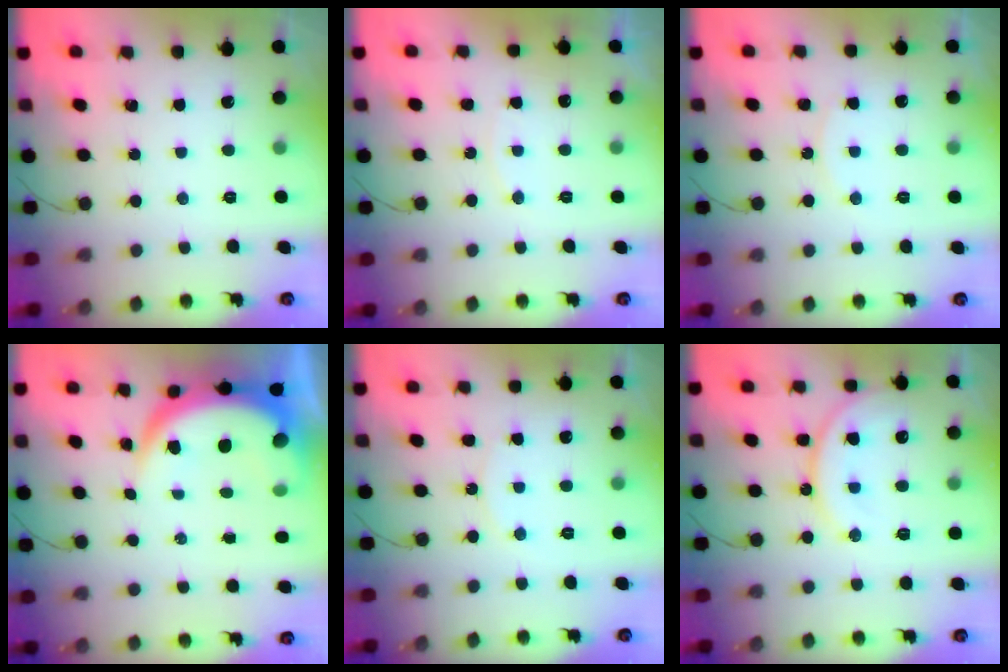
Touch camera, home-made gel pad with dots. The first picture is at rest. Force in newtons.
{"total": 3.9, "press": 3.8, "slide": 0.7}
{"total": 5.3, "press": 5.2, "slide": 0.5}
{"total": 9.1, "press": 9.1, "slide": 1.1}
{"total": 7.4, "press": 7.4, "slide": 0.8}
{"total": 13.6, "press": 13.6, "slide": 1.2}